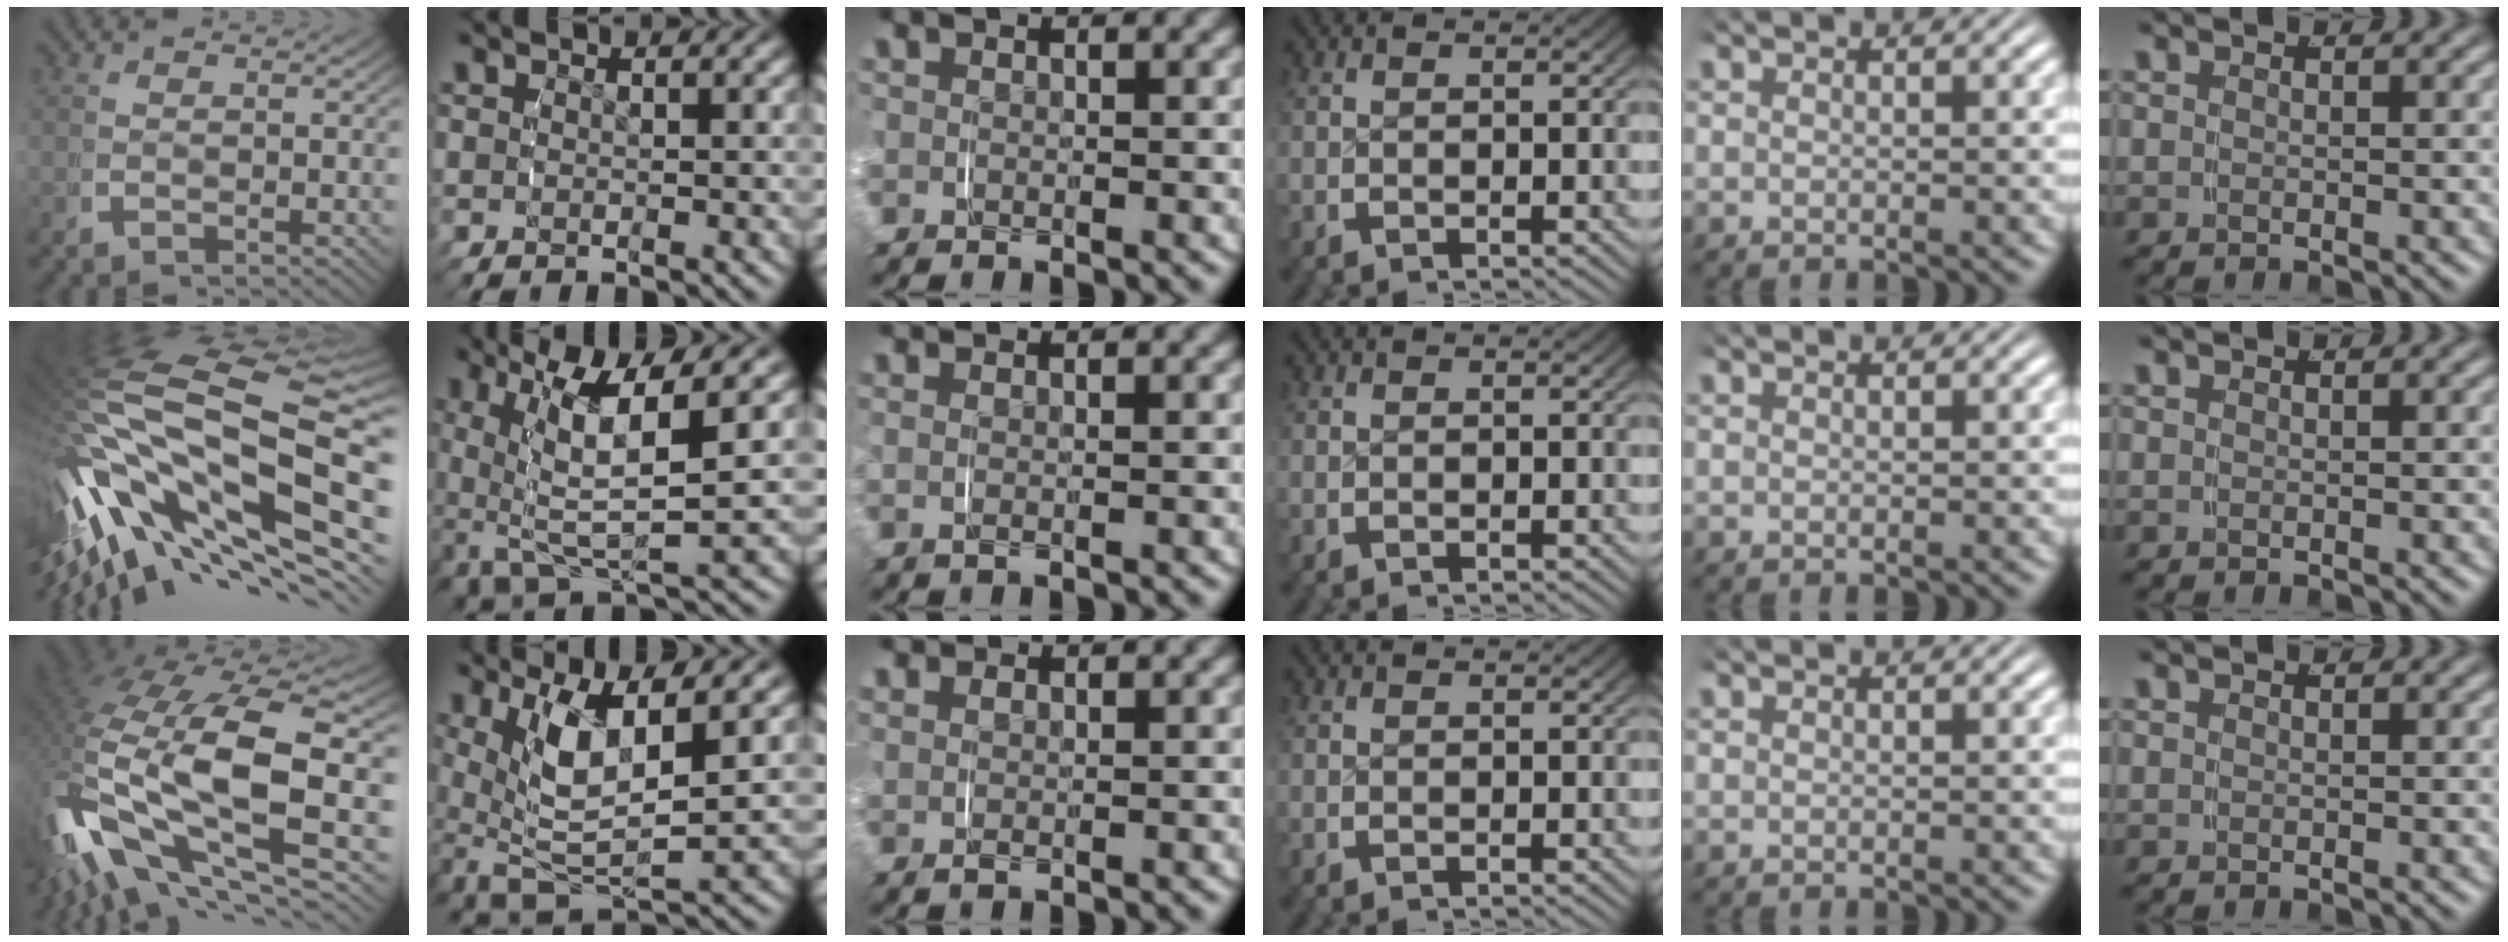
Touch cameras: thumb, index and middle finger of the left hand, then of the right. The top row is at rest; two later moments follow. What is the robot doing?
{"motion": "grasp_and_lifting", "object": "shoes"}